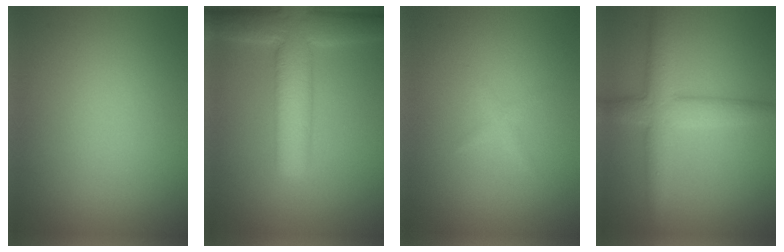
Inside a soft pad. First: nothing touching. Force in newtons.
{"total": 7.7, "press": 7.7, "slide": 0.4}
{"total": 0.7, "press": 0.7, "slide": 0.0}
{"total": 4.6, "press": 4.6, "slide": 0.1}